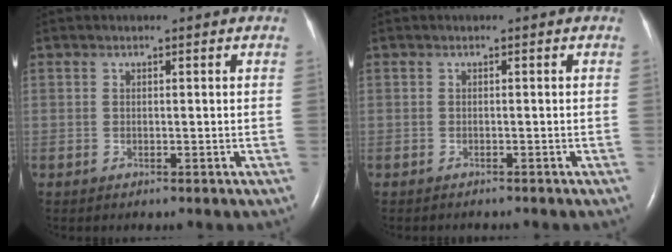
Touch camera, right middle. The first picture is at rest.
{"total": 1.5, "force": [-1.4, 0.3, 0.4], "torque": [-0.011, -0.004, -0.015]}